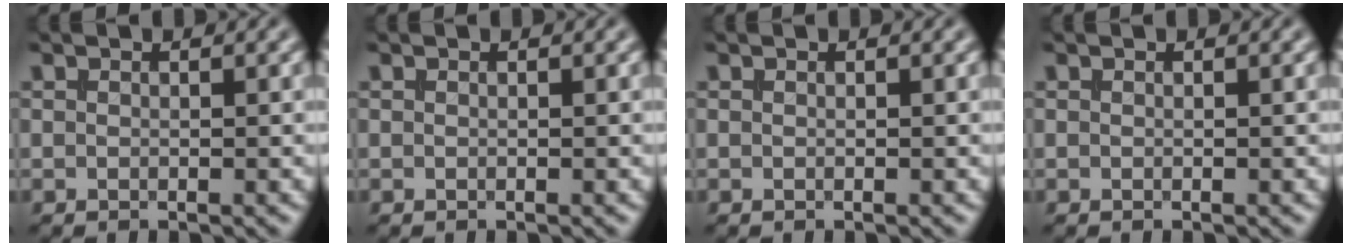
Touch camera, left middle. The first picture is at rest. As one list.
[{"total": 0.0}, {"total": 0.0}, {"total": 0.0}]